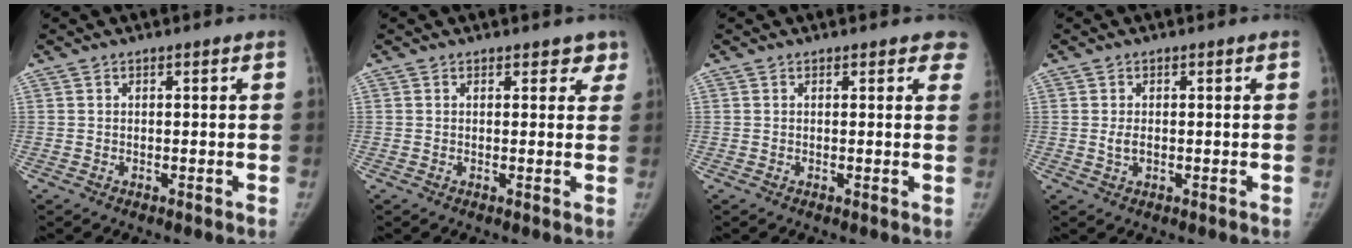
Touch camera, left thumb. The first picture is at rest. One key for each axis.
{"total": 2.8, "fx": 2.0, "fy": 1.7, "fz": 0.9, "tx": 0.027, "ty": -0.006, "tz": 0.014}
{"total": 3.0, "fx": 2.4, "fy": 1.5, "fz": 1.0, "tx": 0.021, "ty": -0.007, "tz": 0.008}
{"total": 2.0, "fx": -0.2, "fy": 1.2, "fz": 1.6, "tx": -0.030, "ty": 0.002, "tz": -0.003}